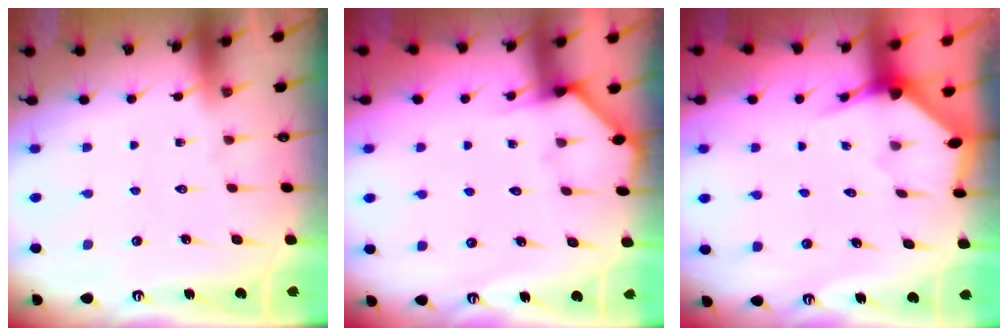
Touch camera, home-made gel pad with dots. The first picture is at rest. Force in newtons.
{"total": 2.6, "press": 2.6, "slide": 0.2}
{"total": 3.0, "press": 3.0, "slide": 0.3}